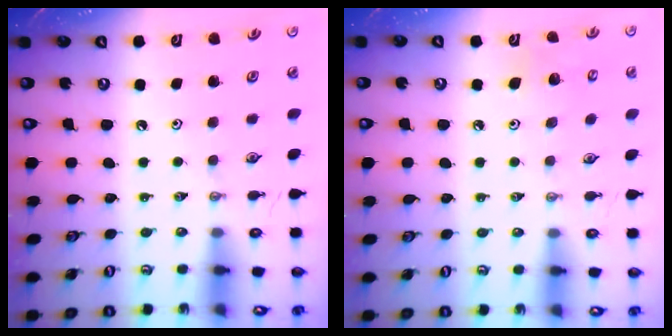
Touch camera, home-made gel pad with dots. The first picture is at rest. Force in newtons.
{"total": 7.7, "press": 7.5, "slide": 1.7}